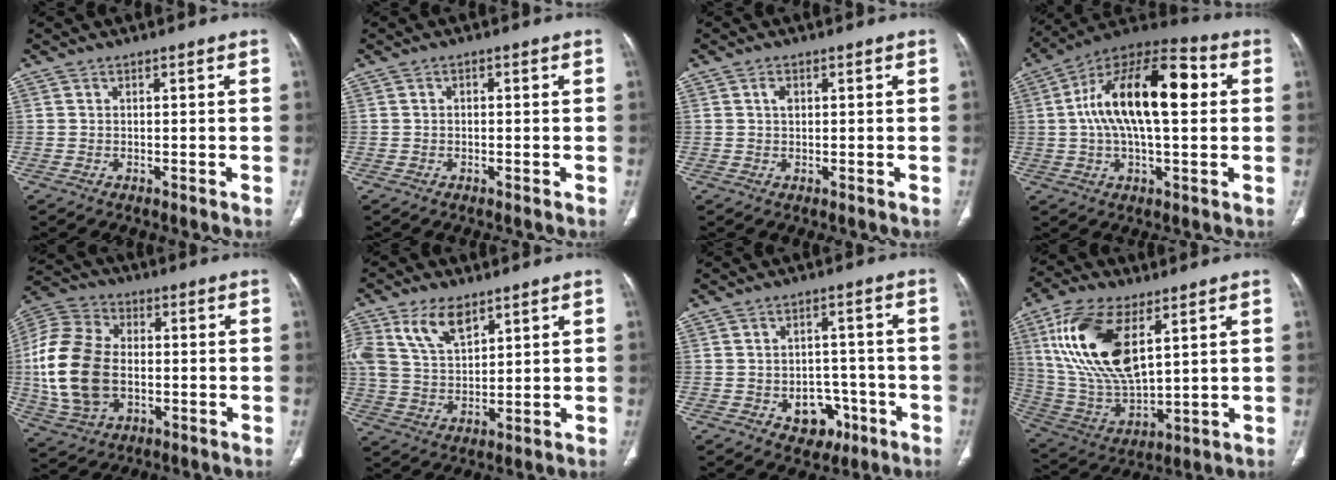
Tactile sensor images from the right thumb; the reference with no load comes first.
{"total": 0.7, "force": [0.0, 0.6, 0.5], "torque": [-0.005, 0.002, -0.004]}
{"total": 1.5, "force": [0.4, 1.0, 1.1], "torque": [-0.016, 0.002, 0.007]}
{"total": 21.2, "force": [3.1, 9.3, 18.7], "torque": [-0.308, 0.032, 0.040]}
{"total": 18.7, "force": [-1.1, 12.6, 13.7], "torque": [-0.281, 0.013, -0.015]}
{"total": 11.2, "force": [6.1, 6.2, 7.1], "torque": [-0.130, -0.015, 0.127]}
{"total": 7.4, "force": [-3.0, 5.6, 3.7], "torque": [-0.014, 0.029, -0.033]}
{"total": 20.3, "force": [7.4, 9.7, 16.3], "torque": [-0.319, -0.024, 0.146]}